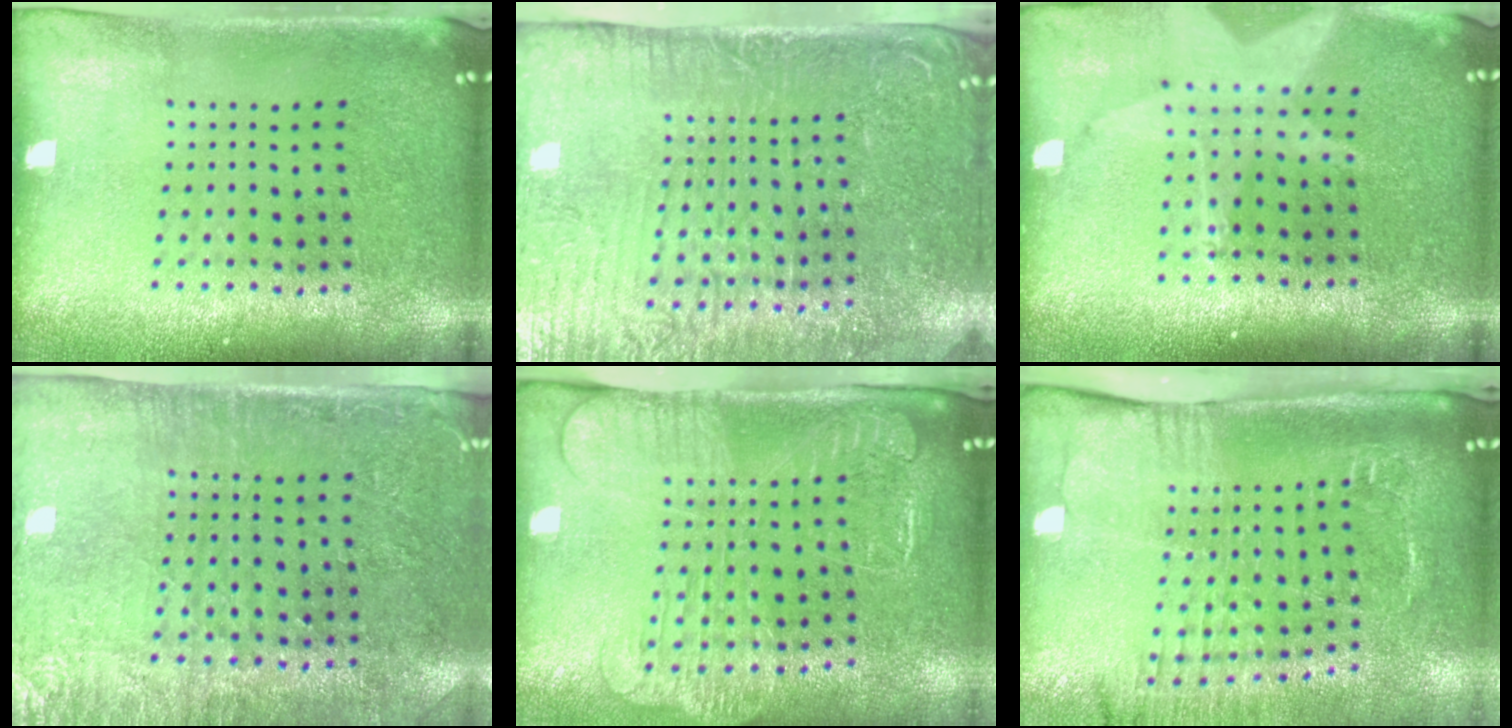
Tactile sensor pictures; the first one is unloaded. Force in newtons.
{"total": 5.1, "press": 4.4, "slide": 2.6}
{"total": 2.0, "press": 1.5, "slide": 1.3}
{"total": 3.0, "press": 2.6, "slide": 1.4}
{"total": 2.5, "press": 1.9, "slide": 1.5}
{"total": 2.7, "press": 2.1, "slide": 1.7}